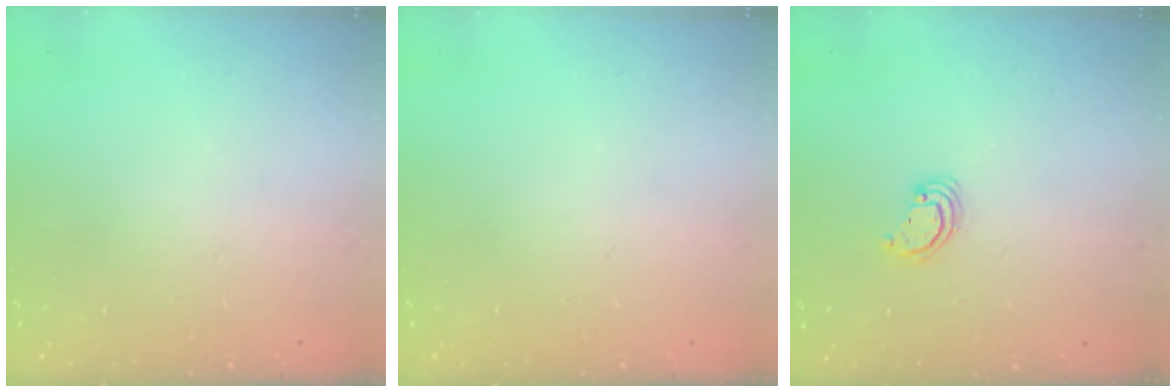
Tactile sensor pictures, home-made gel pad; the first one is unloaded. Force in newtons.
{"total": 0.0}
{"total": 2.7, "press": 2.7, "slide": 0.2}